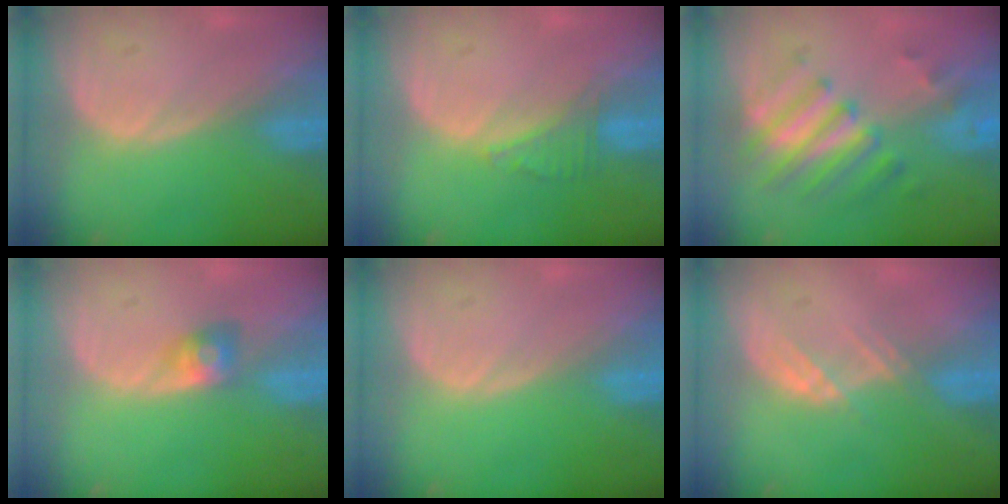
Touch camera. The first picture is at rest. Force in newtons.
{"total": 2.5, "press": 2.5, "slide": 0.2}
{"total": 7.9, "press": 7.1, "slide": 3.6}
{"total": 2.8, "press": 2.6, "slide": 1.1}
{"total": 0.0}
{"total": 2.6, "press": 2.5, "slide": 0.7}